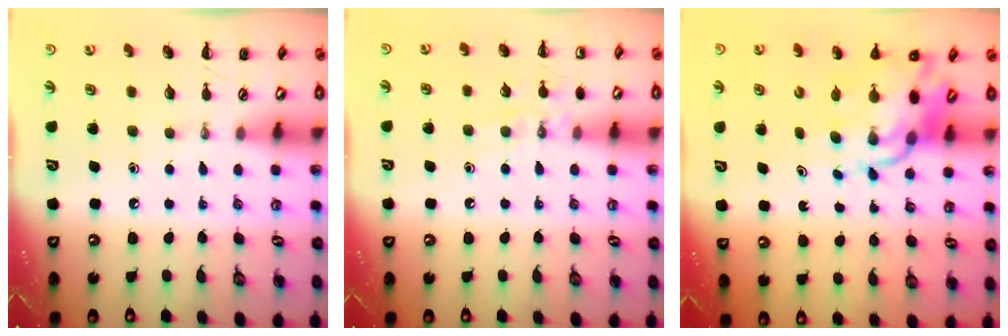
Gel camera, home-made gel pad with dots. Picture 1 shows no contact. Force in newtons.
{"total": 7.7, "press": 7.6, "slide": 1.5}
{"total": 13.2, "press": 12.5, "slide": 4.2}